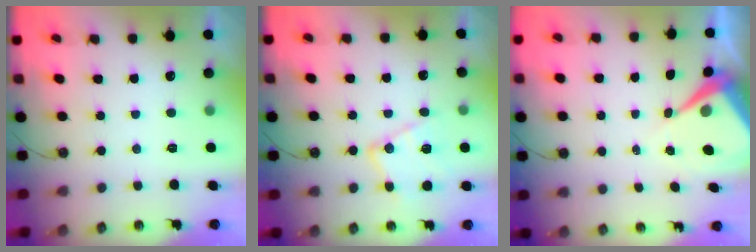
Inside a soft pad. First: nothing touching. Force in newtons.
{"total": 13.4, "press": 13.4, "slide": 1.3}
{"total": 7.1, "press": 7.1, "slide": 0.6}